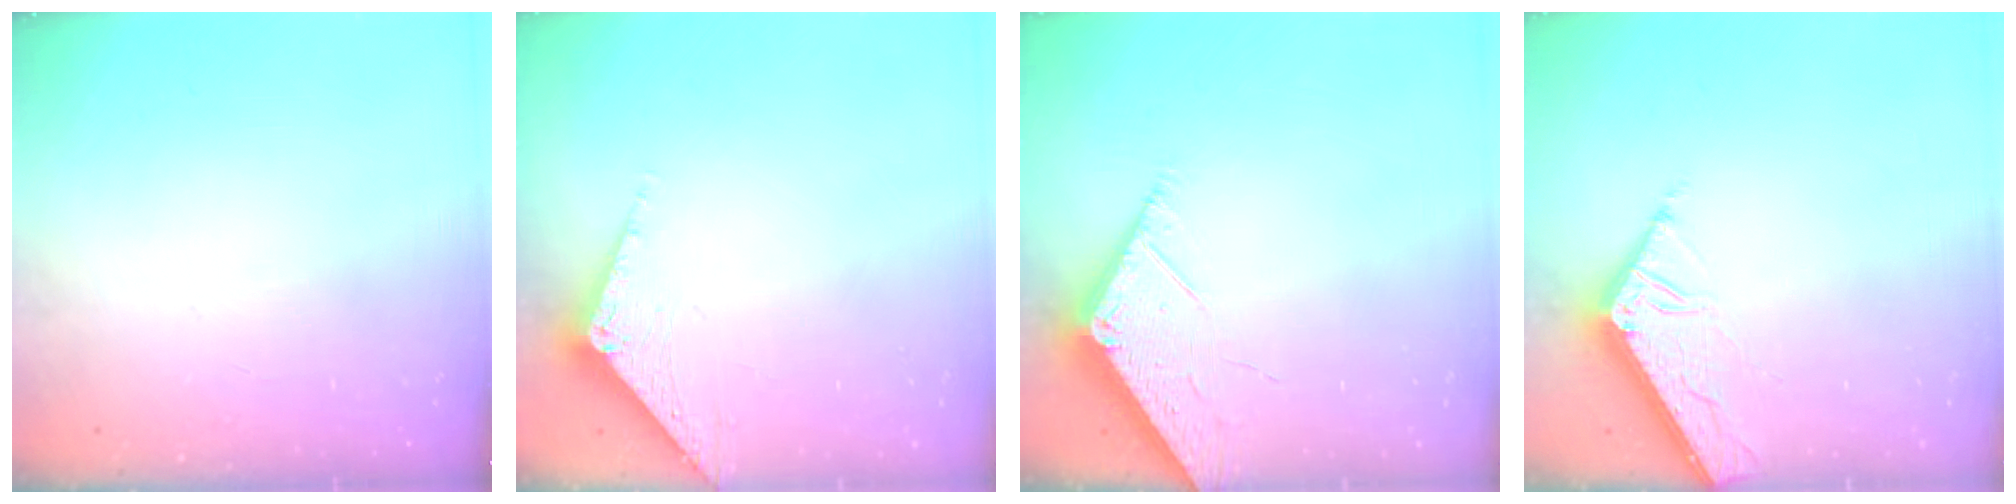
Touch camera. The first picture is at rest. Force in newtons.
{"total": 3.3, "press": 3.2, "slide": 0.3}
{"total": 4.0, "press": 3.9, "slide": 0.4}
{"total": 7.0, "press": 6.9, "slide": 0.4}